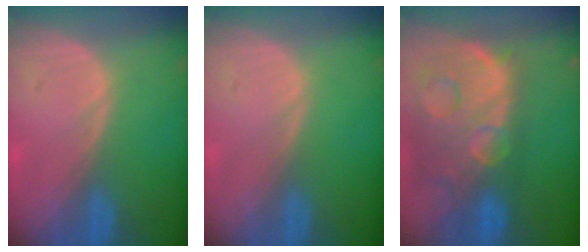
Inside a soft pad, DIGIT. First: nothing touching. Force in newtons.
{"total": 0.0}
{"total": 14.5, "press": 11.7, "slide": 8.4}